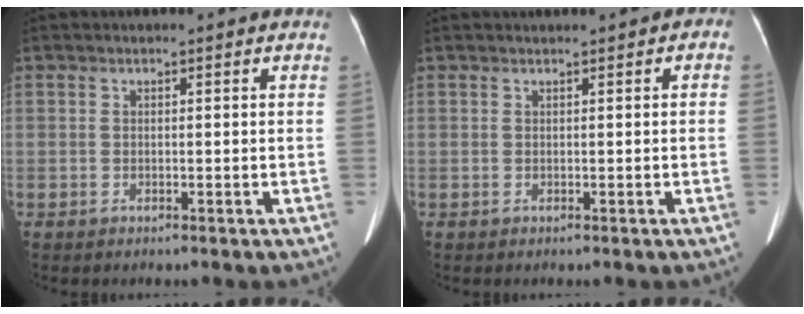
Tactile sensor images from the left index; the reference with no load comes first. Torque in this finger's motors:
{"motor_torque": [0.46, -0.66, 0.09, 0.01]}